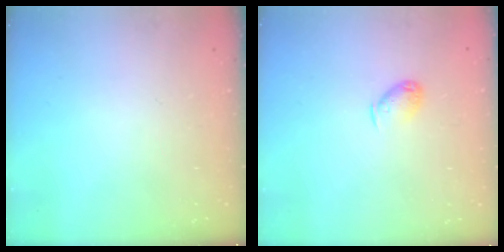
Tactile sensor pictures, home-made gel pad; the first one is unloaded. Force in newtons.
{"total": 6.2, "press": 6.1, "slide": 1.3}